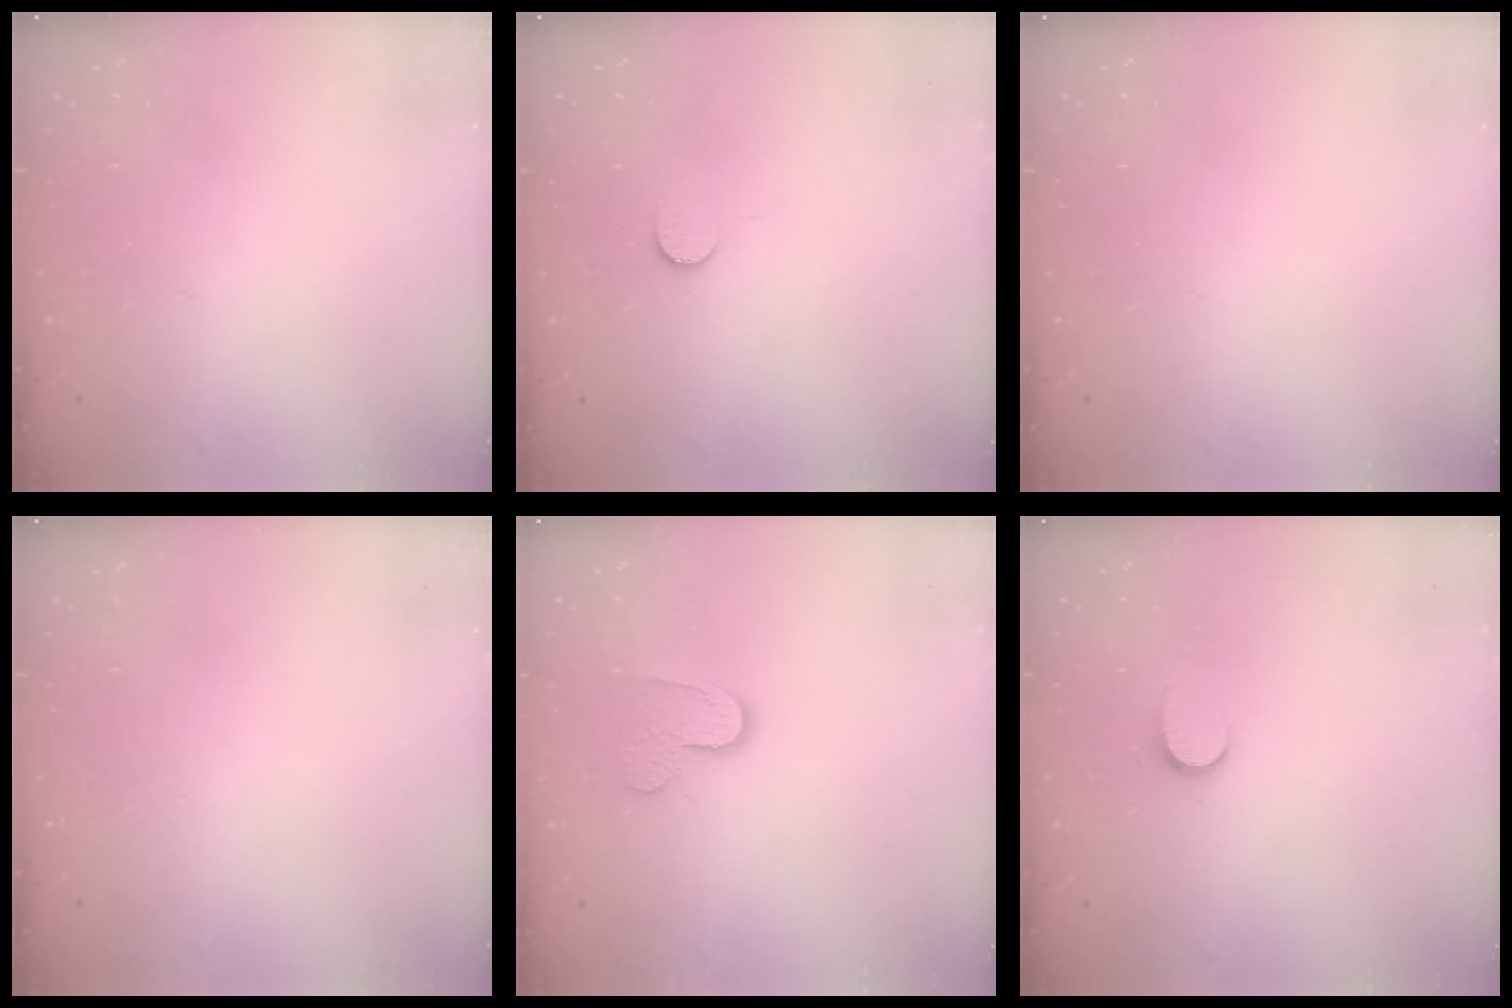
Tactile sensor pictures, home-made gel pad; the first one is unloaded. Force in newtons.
{"total": 6.0, "press": 6.0, "slide": 0.5}
{"total": 0.0}
{"total": 0.0}
{"total": 8.0, "press": 8.0, "slide": 0.6}
{"total": 5.4, "press": 5.4, "slide": 0.6}